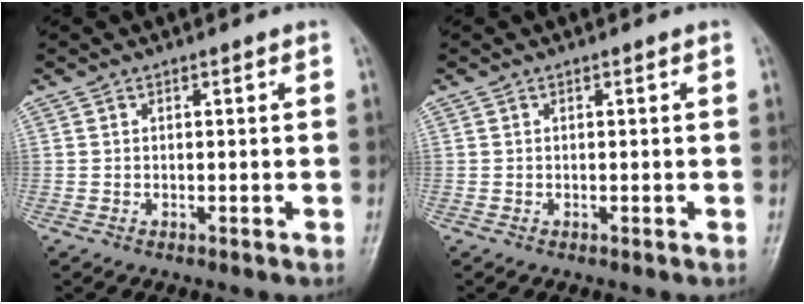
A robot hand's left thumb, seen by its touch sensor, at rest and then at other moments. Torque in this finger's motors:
{"motor_torque": [-0.01, 0.00, 0.05, -0.05, 0.00]}